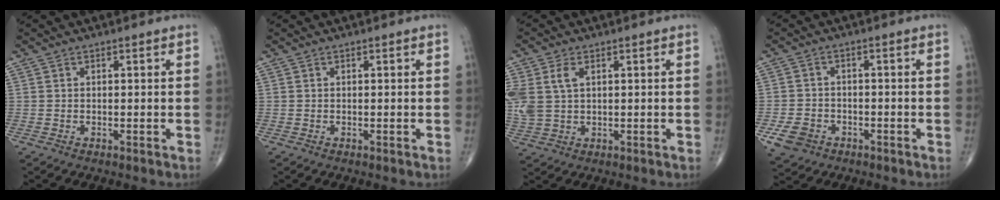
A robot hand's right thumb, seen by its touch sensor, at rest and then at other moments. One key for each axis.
{"total": 0.0}
{"total": 8.1, "fx": 2.2, "fy": 5.1, "fz": 6.0, "tx": -0.152, "ty": 0.008, "tz": 0.054}
{"total": 5.4, "fx": -2.6, "fy": 4.2, "fz": 2.2, "tx": -0.038, "ty": 0.011, "tz": -0.041}